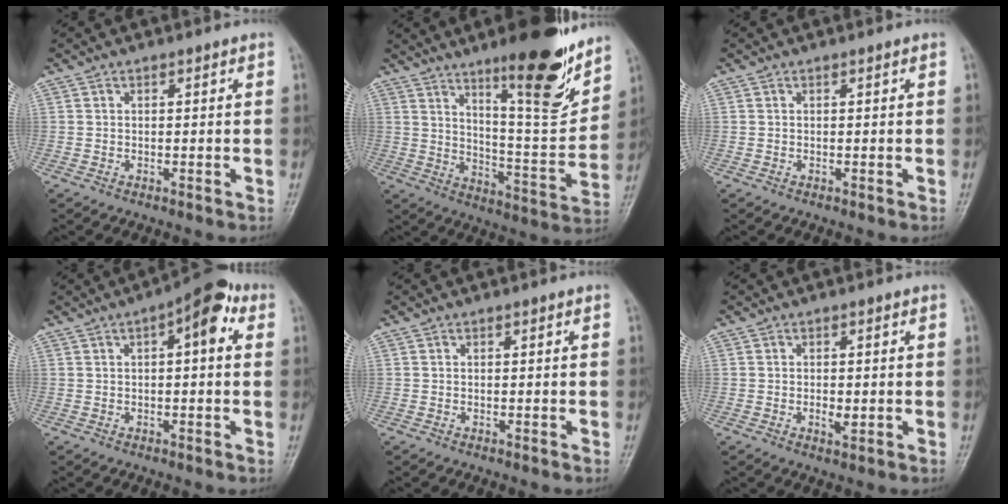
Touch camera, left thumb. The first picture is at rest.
{"total": 17.7, "force": [11.8, 3.9, 12.6], "torque": [-0.152, -0.081, 0.189]}
{"total": 0.0}
{"total": 8.2, "force": [2.6, 3.2, 7.1], "torque": [-0.083, 0.019, 0.025]}
{"total": 0.0}
{"total": 2.3, "force": [-0.3, 1.2, 1.9], "torque": [-0.030, -0.004, -0.005]}